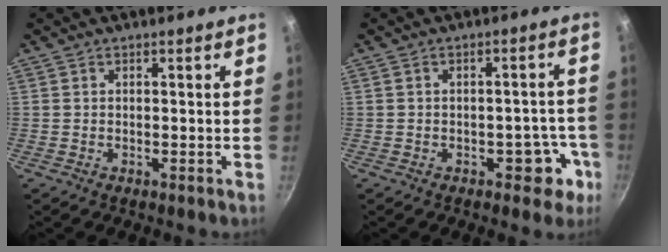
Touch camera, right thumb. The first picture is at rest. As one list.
[{"total": 5.8, "force": [-2.6, 3.6, 3.7], "torque": [-0.001, 0.033, -0.022]}]